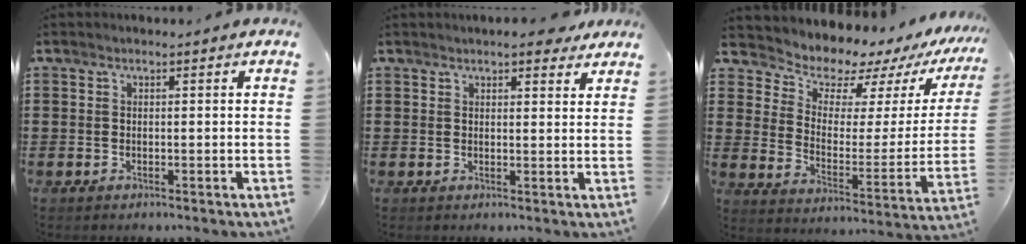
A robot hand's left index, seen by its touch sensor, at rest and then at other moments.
{"total": 3.0, "force": [2.6, 0.8, 1.3], "torque": [-0.015, -0.006, 0.045]}
{"total": 7.0, "force": [6.5, 2.3, 1.1], "torque": [-0.048, -0.062, 0.108]}